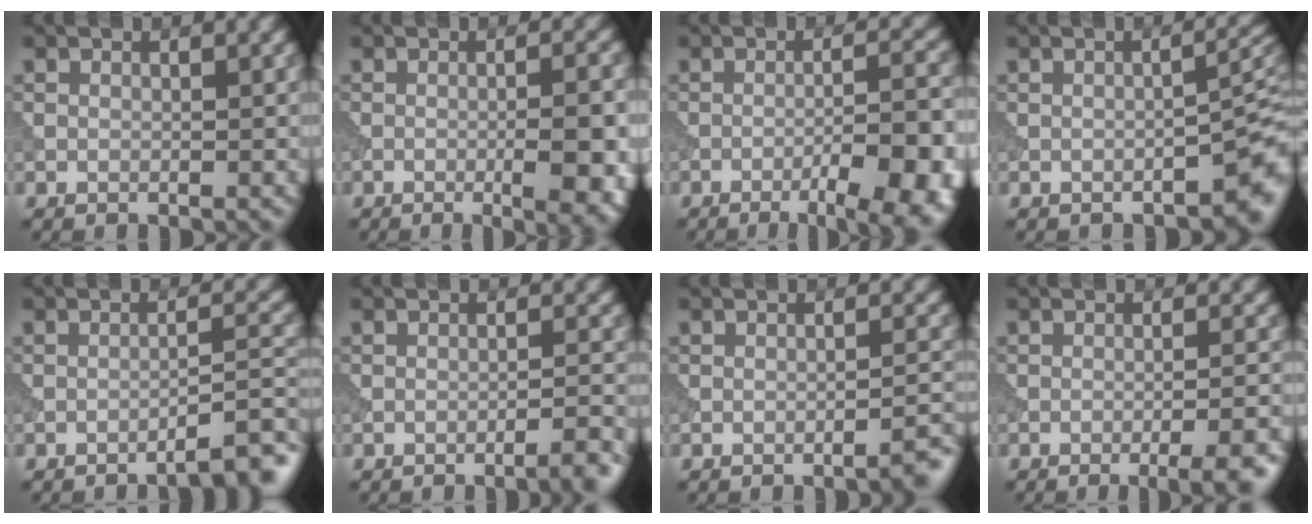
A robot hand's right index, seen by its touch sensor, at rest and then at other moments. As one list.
[{"total": 7.0, "force": [-1.6, 2.2, 6.4], "torque": [-0.074, 0.004, -0.013]}, {"total": 11.1, "force": [-5.7, 3.7, 8.9], "torque": [-0.081, 0.010, -0.055]}, {"total": 4.0, "force": [-2.4, 1.2, 3.0], "torque": [-0.027, 0.009, -0.034]}, {"total": 4.3, "force": [-3.1, 0.6, 2.8], "torque": [-0.025, 0.020, -0.052]}, {"total": 3.2, "force": [-2.2, 0.5, 2.2], "torque": [-0.023, 0.014, -0.043]}, {"total": 2.6, "force": [-1.9, 0.4, 1.6], "torque": [-0.009, 0.012, -0.037]}, {"total": 6.5, "force": [-3.9, 2.0, 4.8], "torque": [-0.042, 0.006, -0.040]}]